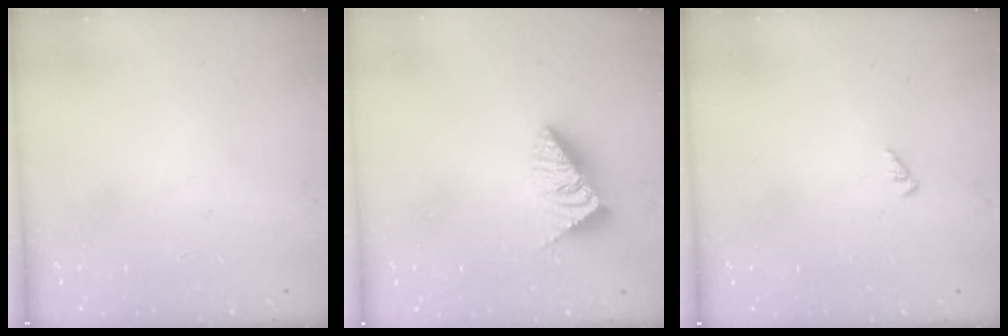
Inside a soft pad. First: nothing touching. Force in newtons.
{"total": 3.9, "press": 3.9, "slide": 0.7}
{"total": 0.0}